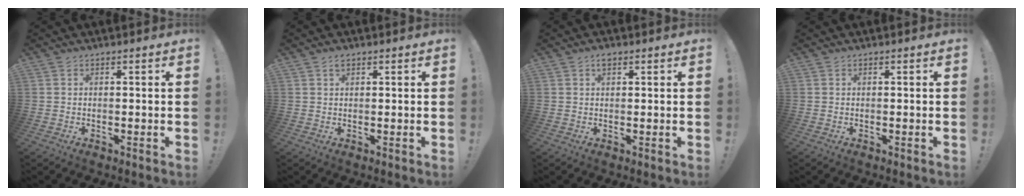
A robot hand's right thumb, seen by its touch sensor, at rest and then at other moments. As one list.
[{"total": 0.9, "force": [0.6, 0.5, 0.5], "torque": [-0.010, 0.001, 0.012]}, {"total": 1.5, "force": [0.9, 0.8, 0.9], "torque": [-0.011, -0.001, 0.014]}, {"total": 0.0}]